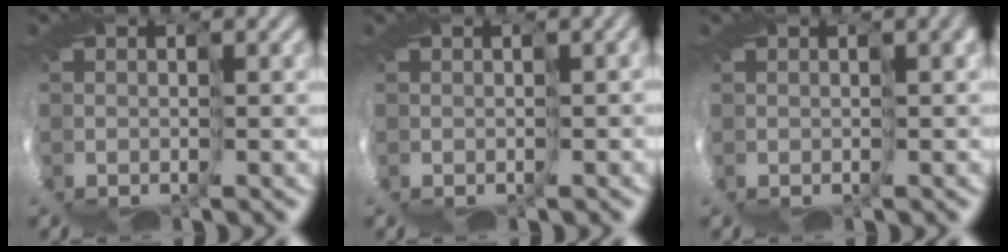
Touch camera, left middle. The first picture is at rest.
{"total": 0.6, "force": [-0.3, 0.1, 0.5], "torque": [-0.007, 0.002, 0.004]}
{"total": 0.7, "force": [0.2, -0.1, 0.7], "torque": [-0.009, 0.002, 0.011]}